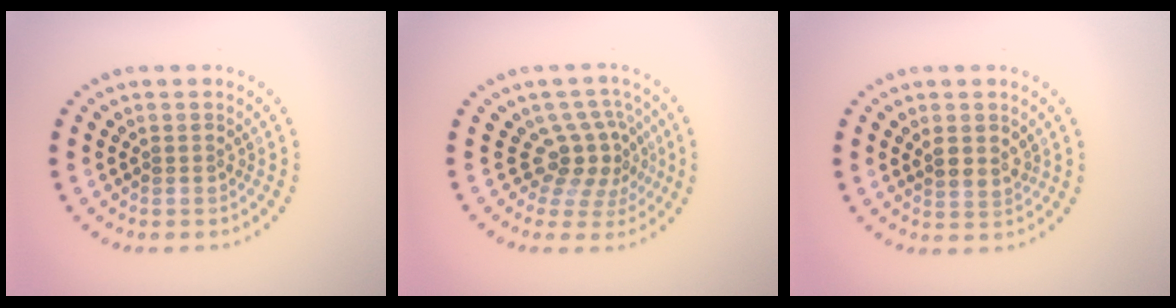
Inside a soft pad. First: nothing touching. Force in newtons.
{"total": 3.7, "press": 2.6, "slide": 2.6}
{"total": 2.0, "press": 1.8, "slide": 1.0}